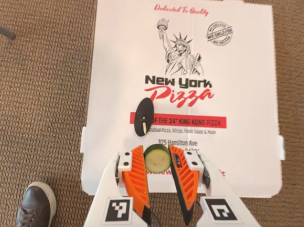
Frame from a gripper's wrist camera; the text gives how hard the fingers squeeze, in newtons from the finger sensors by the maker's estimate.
{"total": 7.1, "left": 7.0, "right": 7.2}